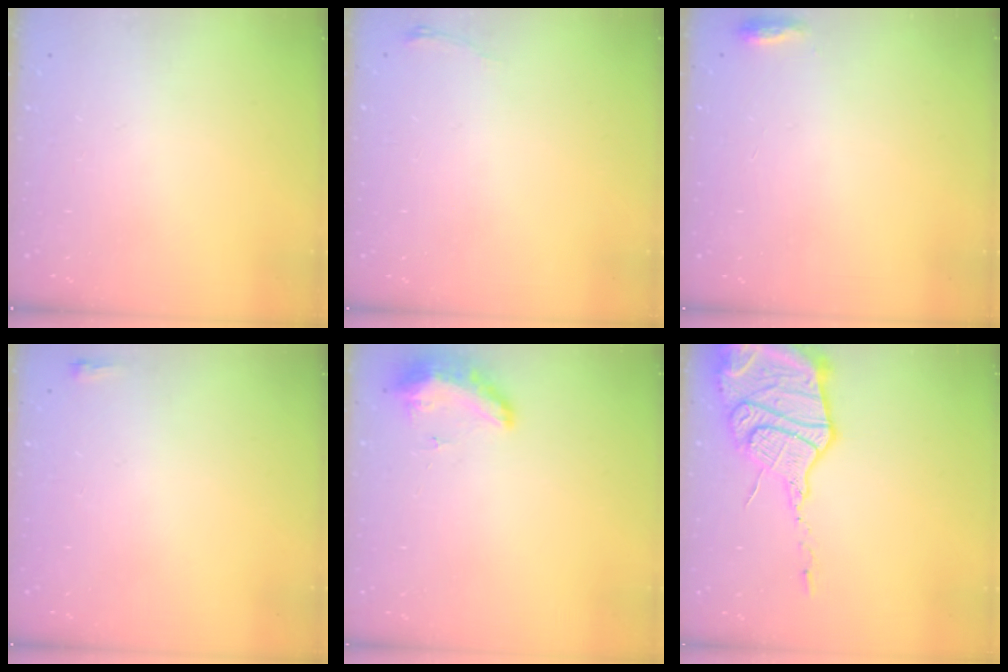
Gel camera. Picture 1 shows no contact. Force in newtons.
{"total": 3.6, "press": 3.6, "slide": 0.5}
{"total": 3.7, "press": 3.6, "slide": 1.2}
{"total": 2.1, "press": 2.0, "slide": 0.5}
{"total": 13.8, "press": 10.1, "slide": 9.4}
{"total": 21.6, "press": 21.5, "slide": 2.1}